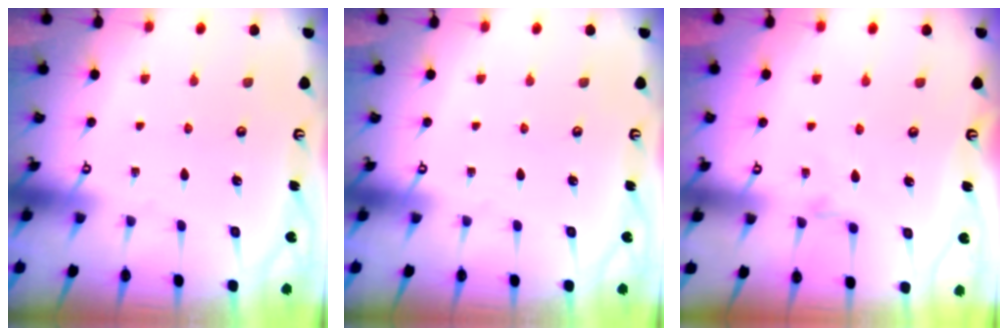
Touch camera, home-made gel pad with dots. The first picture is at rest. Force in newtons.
{"total": 0.0}
{"total": 1.9, "press": 1.9, "slide": 0.4}